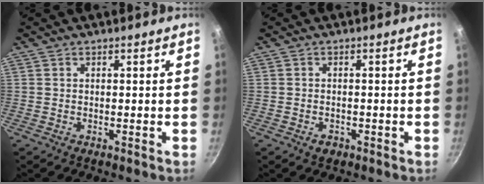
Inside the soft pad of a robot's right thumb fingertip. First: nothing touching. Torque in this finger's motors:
{"motor_torque": [-0.18, 0.12, -0.05, 0.00, 0.04]}